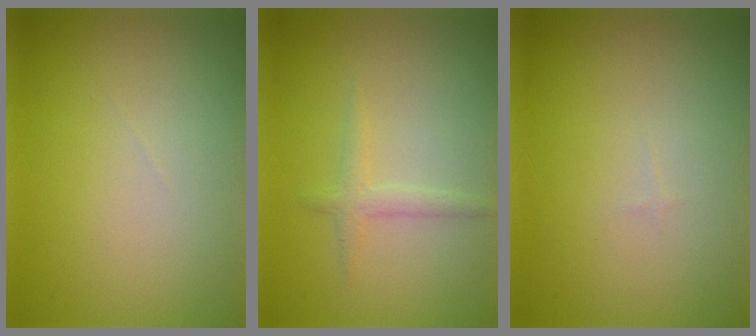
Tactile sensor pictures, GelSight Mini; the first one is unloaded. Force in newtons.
{"total": 1.4, "press": 1.4, "slide": 0.1}
{"total": 0.0}